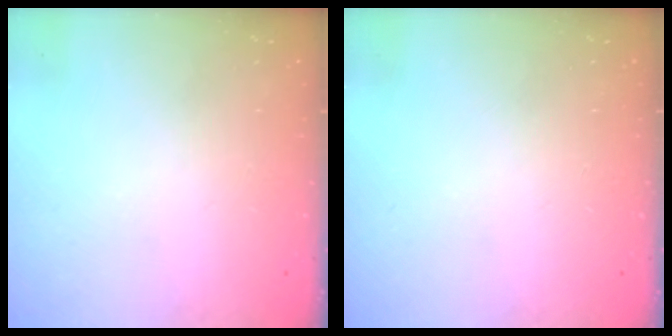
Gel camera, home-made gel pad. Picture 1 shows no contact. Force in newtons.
{"total": 0.0}